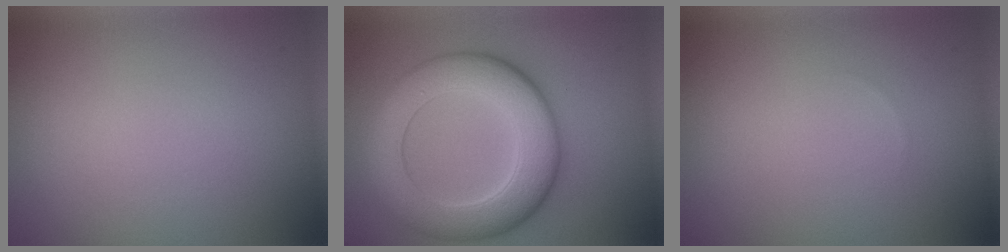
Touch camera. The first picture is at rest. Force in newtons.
{"total": 8.8, "press": 8.8, "slide": 0.1}
{"total": 0.0}